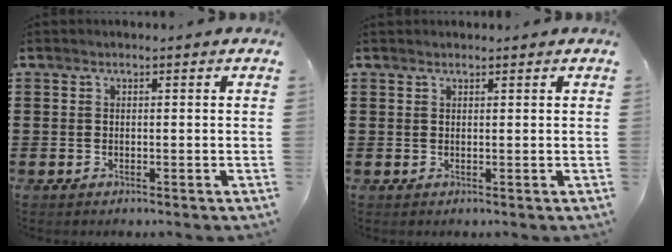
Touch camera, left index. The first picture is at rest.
{"total": 0.8, "force": [0.7, 0.2, 0.2], "torque": [-0.007, 0.000, 0.015]}